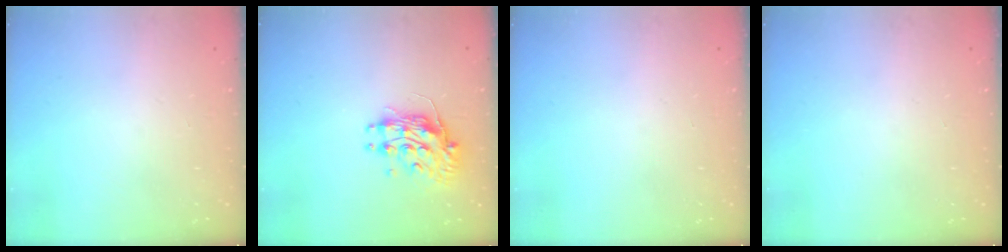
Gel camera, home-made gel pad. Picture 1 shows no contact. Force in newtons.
{"total": 10.6, "press": 10.6, "slide": 0.7}
{"total": 0.0}
{"total": 0.0}